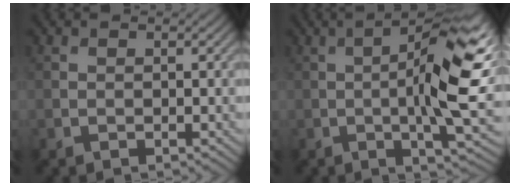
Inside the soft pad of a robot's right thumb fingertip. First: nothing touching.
{"total": 12.0, "force": [0.0, 2.5, 11.8], "torque": [-0.191, 0.008, 0.006]}